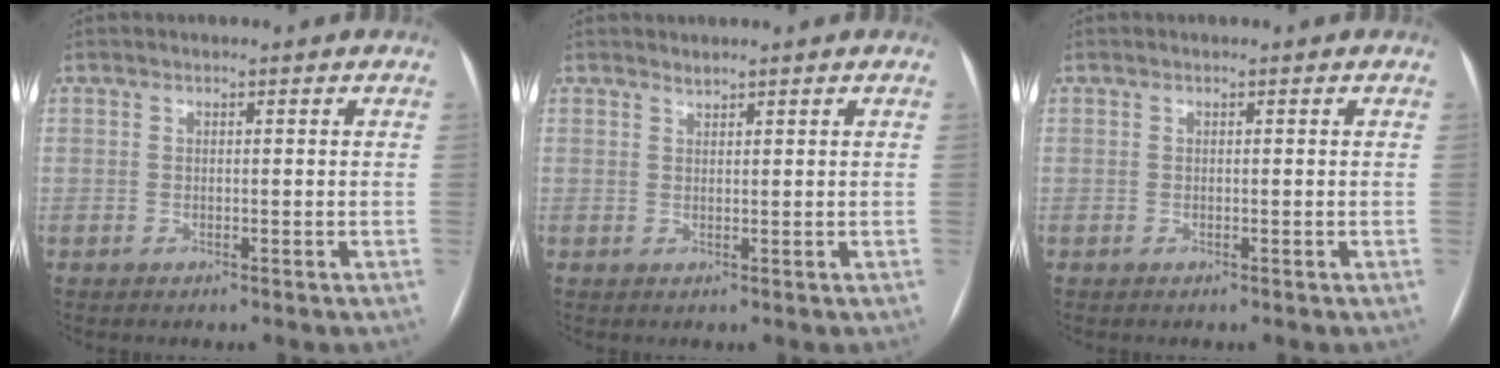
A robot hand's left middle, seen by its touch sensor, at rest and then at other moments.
{"total": 0.7, "force": [0.7, 0.0, 0.0], "torque": [-0.005, -0.001, 0.015]}
{"total": 0.0}